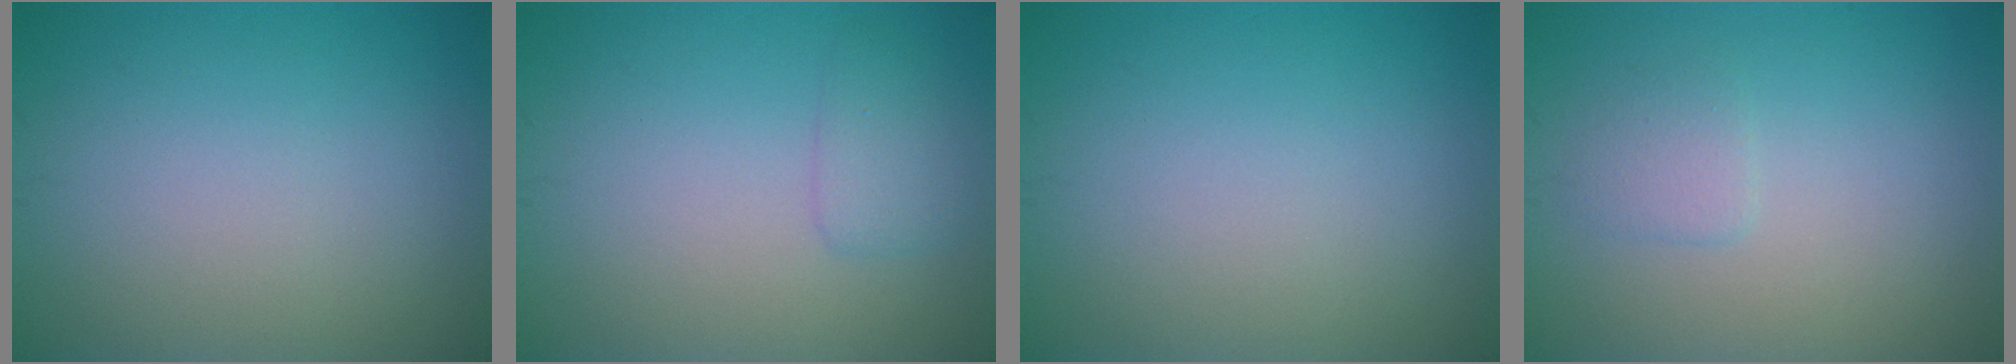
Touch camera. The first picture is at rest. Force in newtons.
{"total": 1.7, "press": 1.7, "slide": 0.1}
{"total": 0.0}
{"total": 1.4, "press": 1.3, "slide": 0.3}